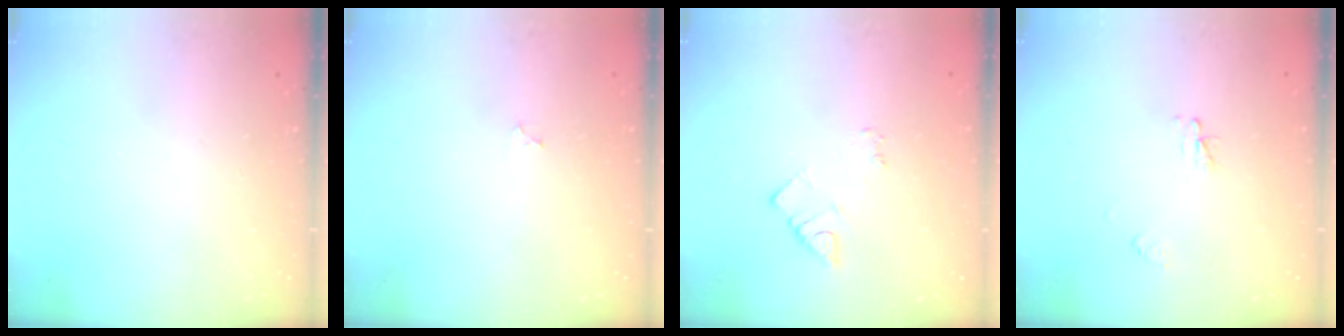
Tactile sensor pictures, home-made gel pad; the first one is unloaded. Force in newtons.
{"total": 2.3, "press": 2.3, "slide": 0.2}
{"total": 2.9, "press": 2.9, "slide": 0.3}
{"total": 2.3, "press": 2.2, "slide": 0.2}